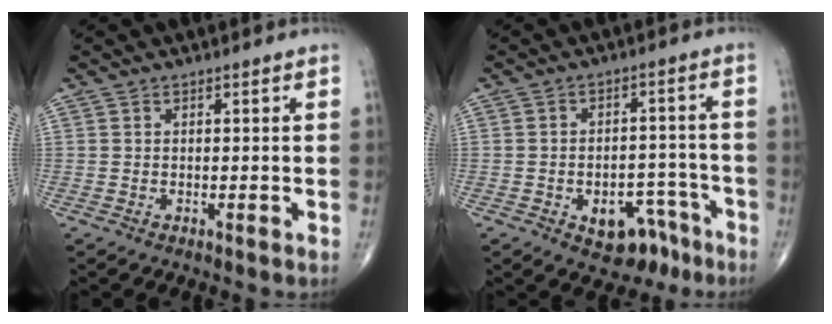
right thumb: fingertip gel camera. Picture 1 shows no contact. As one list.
[{"total": 9.5, "force": [-5.4, 5.9, 5.2], "torque": [-0.038, 0.049, -0.065]}]